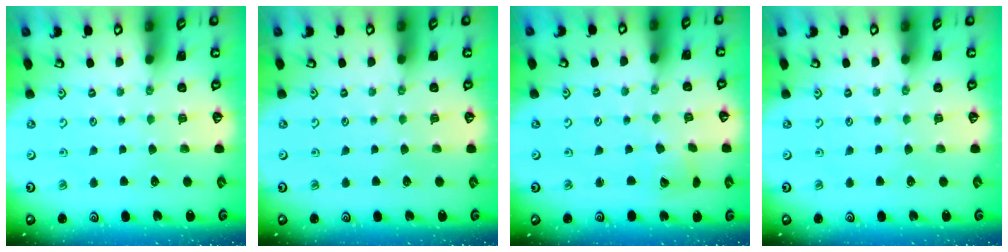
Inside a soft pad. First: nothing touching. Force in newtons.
{"total": 0.0}
{"total": 3.3, "press": 3.2, "slide": 0.4}
{"total": 0.0}